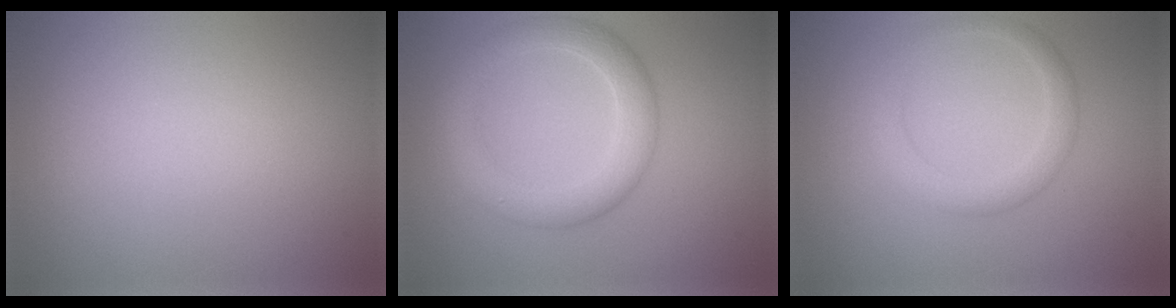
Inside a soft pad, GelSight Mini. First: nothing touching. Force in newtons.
{"total": 4.4, "press": 4.4, "slide": 0.1}
{"total": 2.5, "press": 2.5, "slide": 0.1}